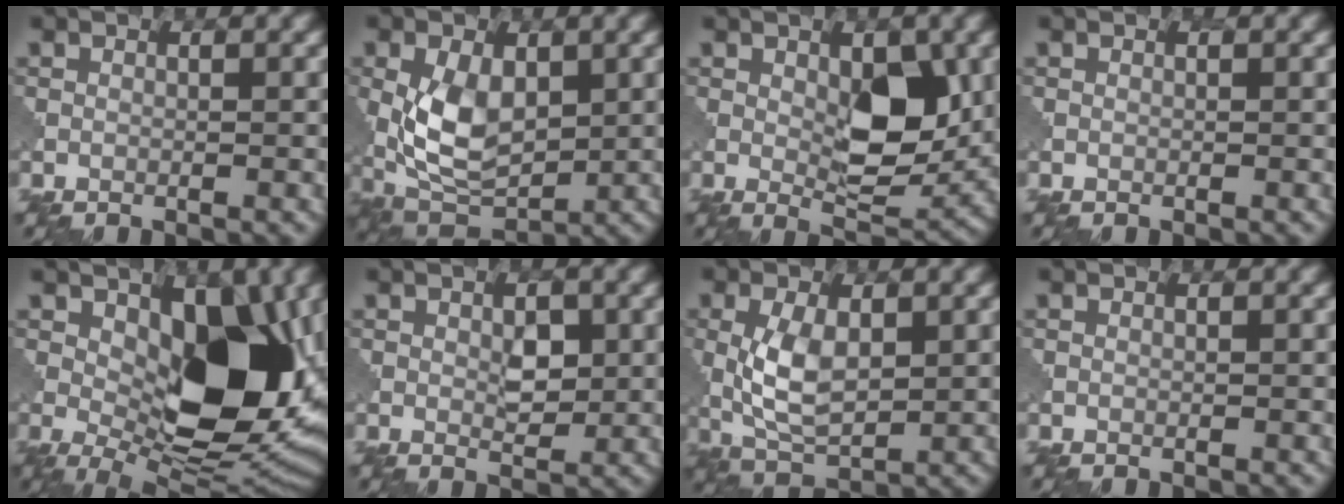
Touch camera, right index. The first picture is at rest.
{"total": 6.4, "force": [0.9, 4.1, 4.8], "torque": [-0.111, -0.004, 0.020]}
{"total": 6.3, "force": [1.1, 2.9, 5.5], "torque": [-0.080, -0.010, 0.025]}
{"total": 0.0}
{"total": 12.7, "force": [1.6, 6.6, 10.7], "torque": [-0.138, -0.013, 0.032]}
{"total": 2.1, "force": [0.7, 1.2, 1.5], "torque": [-0.024, -0.004, 0.016]}
{"total": 4.5, "force": [0.8, 2.5, 3.7], "torque": [-0.085, -0.001, 0.021]}
{"total": 0.0}